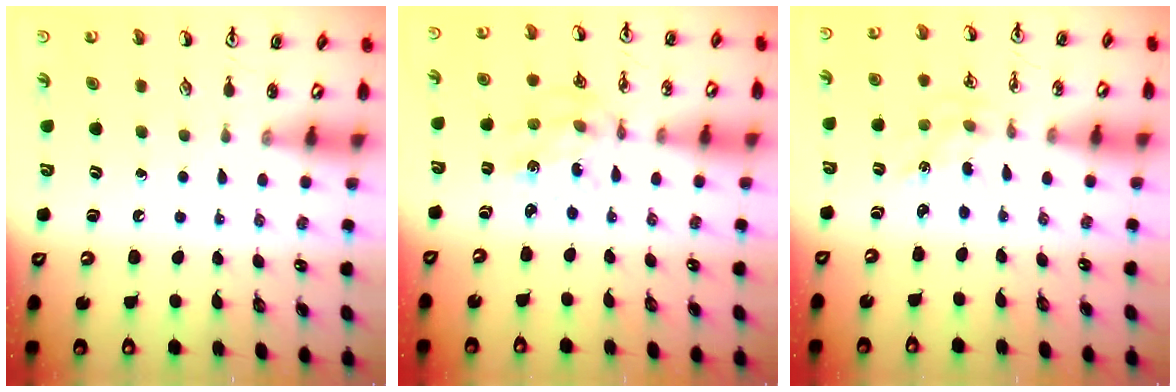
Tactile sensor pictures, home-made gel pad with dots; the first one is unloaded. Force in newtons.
{"total": 2.9, "press": 2.7, "slide": 1.0}
{"total": 0.0}